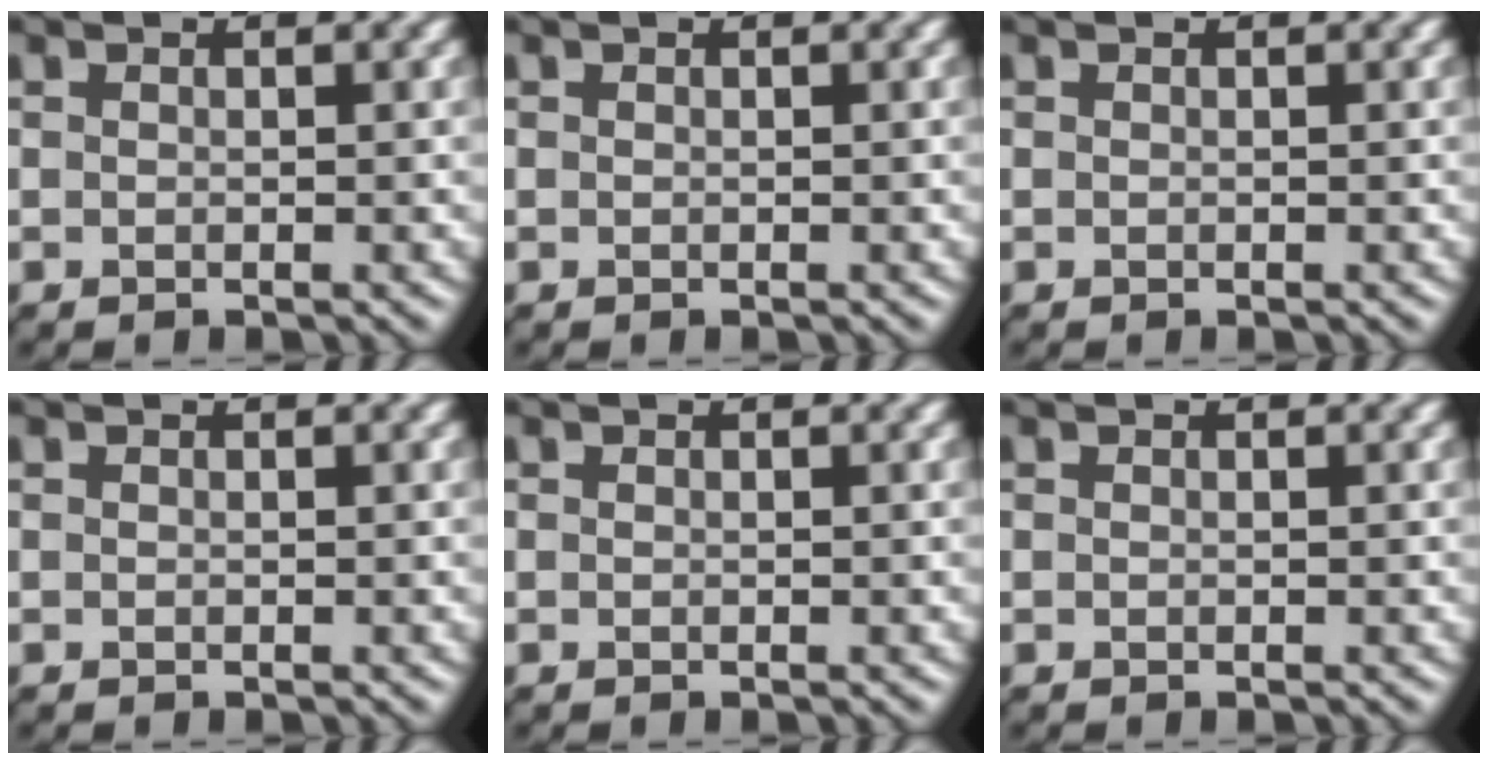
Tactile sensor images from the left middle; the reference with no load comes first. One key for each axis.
{"total": 0.0}
{"total": 0.0}
{"total": 0.0}
{"total": 0.0}
{"total": 0.0}